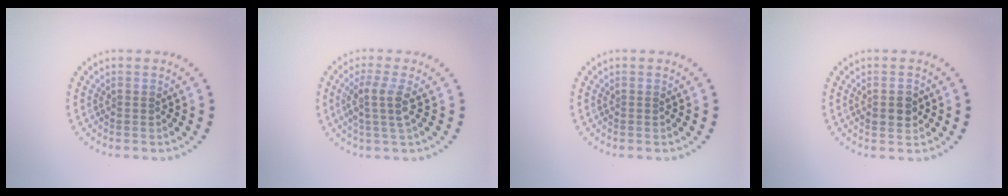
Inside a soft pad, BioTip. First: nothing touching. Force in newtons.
{"total": 2.7, "press": 2.1, "slide": 1.7}
{"total": 0.0}
{"total": 2.4, "press": 2.4, "slide": 0.2}